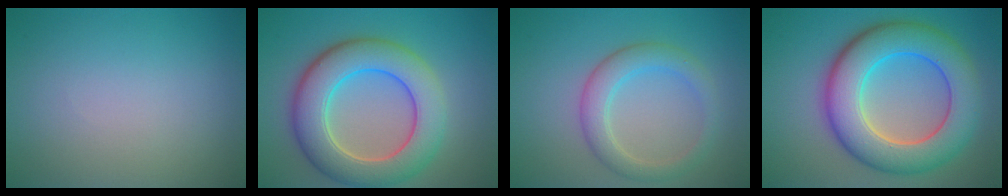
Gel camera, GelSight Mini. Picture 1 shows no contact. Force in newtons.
{"total": 8.8, "press": 8.8, "slide": 0.8}
{"total": 3.5, "press": 3.5, "slide": 0.3}
{"total": 10.1, "press": 10.1, "slide": 0.7}